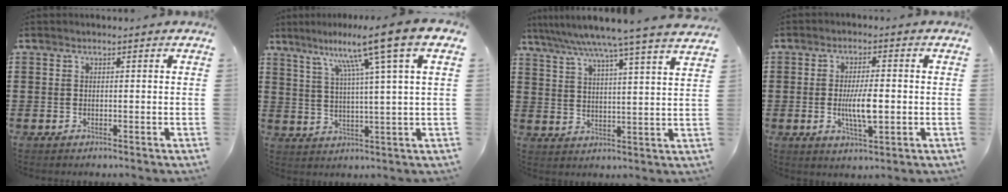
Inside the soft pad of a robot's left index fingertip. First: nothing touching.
{"total": 10.4, "force": [6.2, -1.4, 8.3], "torque": [-0.162, -0.024, 0.087]}
{"total": 7.1, "force": [6.2, -1.5, 3.2], "torque": [-0.083, -0.043, 0.100]}
{"total": 6.6, "force": [-0.7, 2.0, 6.3], "torque": [-0.115, -0.004, -0.019]}